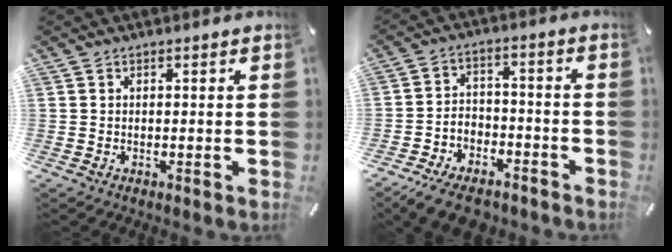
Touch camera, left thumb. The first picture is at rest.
{"total": 9.2, "force": [-7.6, 4.3, 2.9], "torque": [-0.036, 0.050, -0.139]}